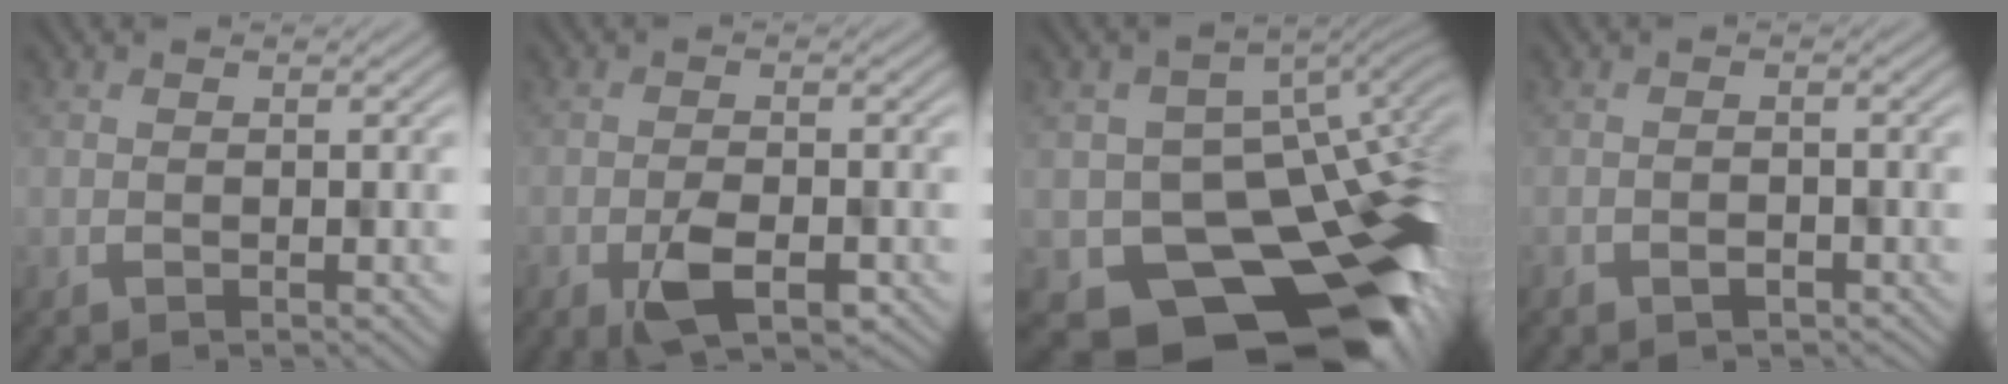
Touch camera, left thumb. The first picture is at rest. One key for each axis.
{"total": 4.9, "fx": -2.5, "fy": 2.2, "fz": 3.6, "tx": -0.071, "ty": -0.011, "tz": -0.035}
{"total": 16.4, "fx": -6.6, "fy": 11.7, "fz": 9.4, "tx": -0.114, "ty": -0.049, "tz": -0.078}
{"total": 0.9, "fx": -0.8, "fy": 0.4, "fz": -0.2, "tx": -0.003, "ty": -0.004, "tz": -0.006}